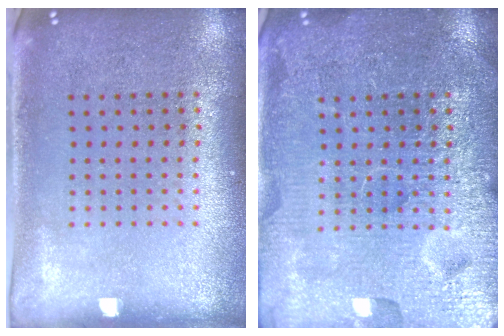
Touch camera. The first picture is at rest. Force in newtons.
{"total": 7.1, "press": 7.0, "slide": 0.8}